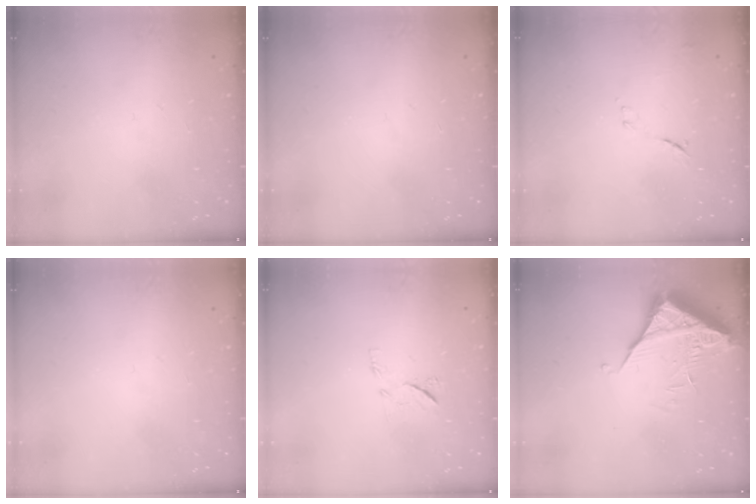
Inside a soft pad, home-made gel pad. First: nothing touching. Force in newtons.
{"total": 0.0}
{"total": 7.5, "press": 7.5, "slide": 0.8}
{"total": 0.0}
{"total": 6.7, "press": 6.6, "slide": 1.0}
{"total": 6.0, "press": 6.0, "slide": 0.2}